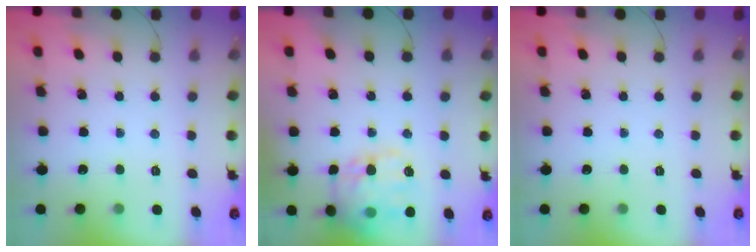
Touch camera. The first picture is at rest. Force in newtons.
{"total": 16.8, "press": 16.6, "slide": 2.2}
{"total": 0.0}